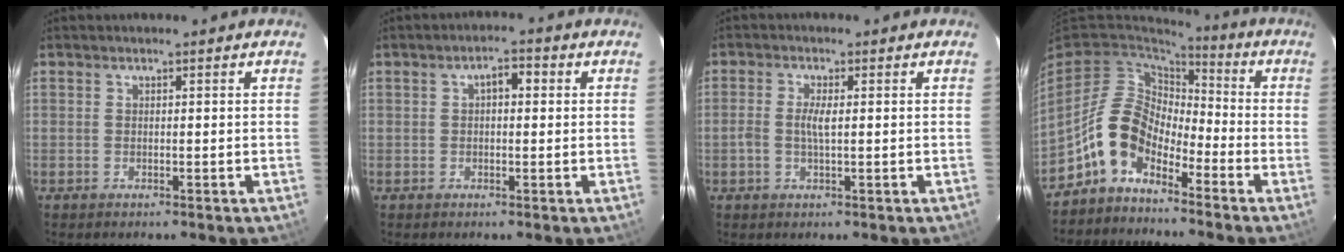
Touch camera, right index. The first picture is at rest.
{"total": 3.2, "force": [0.6, 1.7, 2.6], "torque": [-0.041, 0.014, 0.009]}
{"total": 2.8, "force": [-0.1, 0.8, 2.6], "torque": [-0.057, 0.003, -0.004]}
{"total": 10.2, "force": [-5.9, 6.4, 5.4], "torque": [-0.109, 0.031, -0.123]}